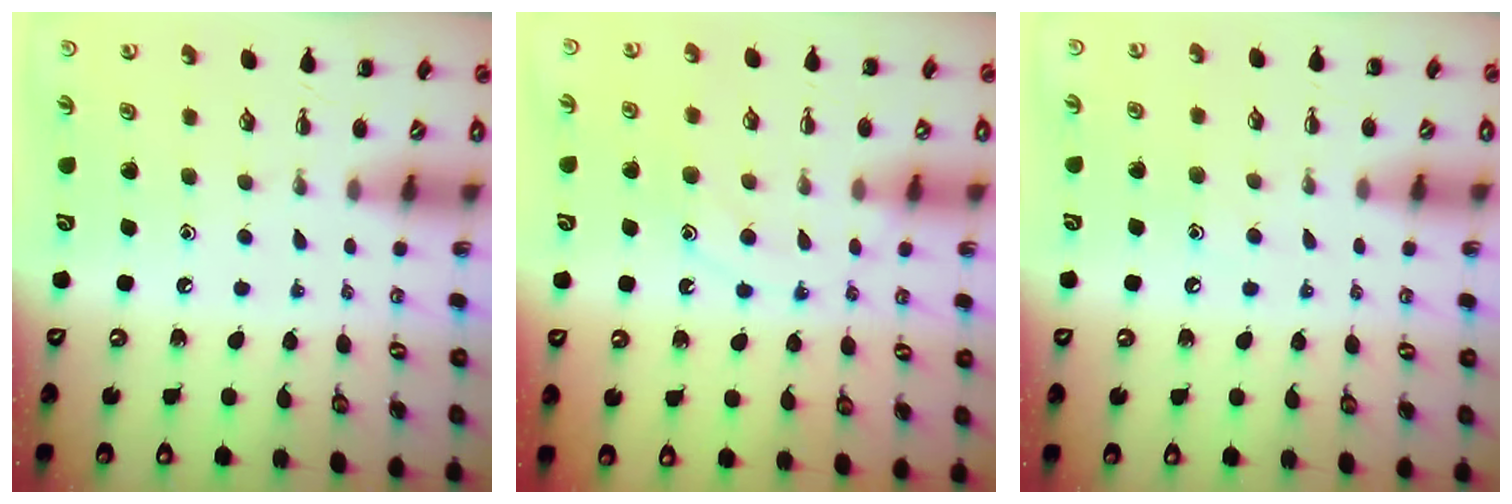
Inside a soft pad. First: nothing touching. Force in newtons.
{"total": 11.8, "press": 11.8, "slide": 0.9}
{"total": 5.4, "press": 5.1, "slide": 1.5}